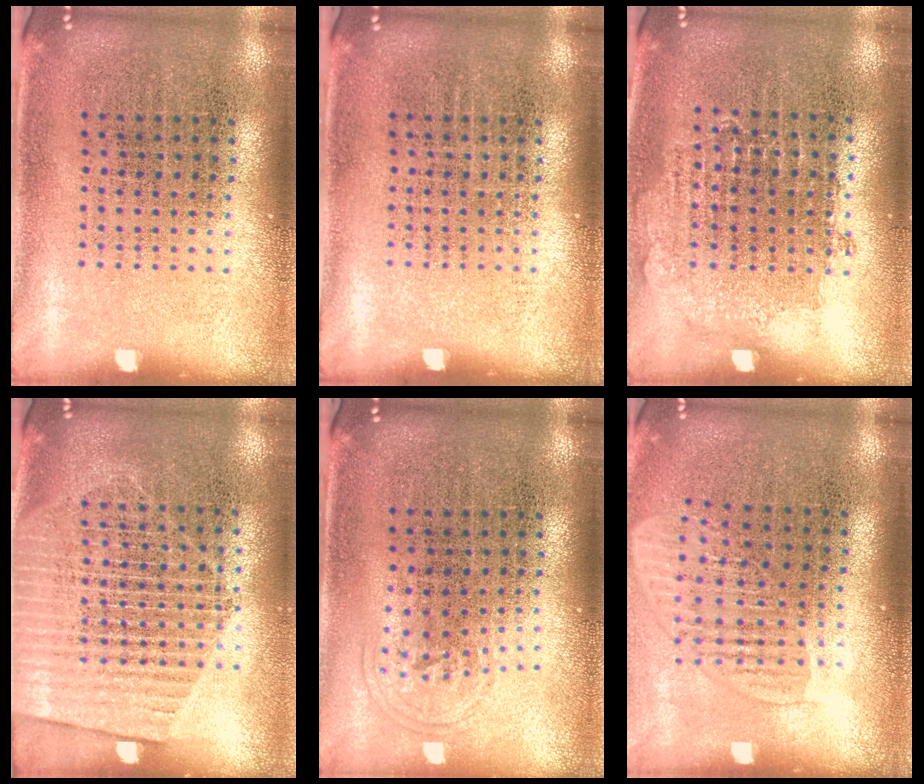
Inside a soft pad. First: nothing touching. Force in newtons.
{"total": 0.0}
{"total": 0.8, "press": 0.7, "slide": 0.3}
{"total": 1.5, "press": 1.3, "slide": 0.7}
{"total": 0.9, "press": 0.6, "slide": 0.6}
{"total": 1.6, "press": 1.4, "slide": 0.8}